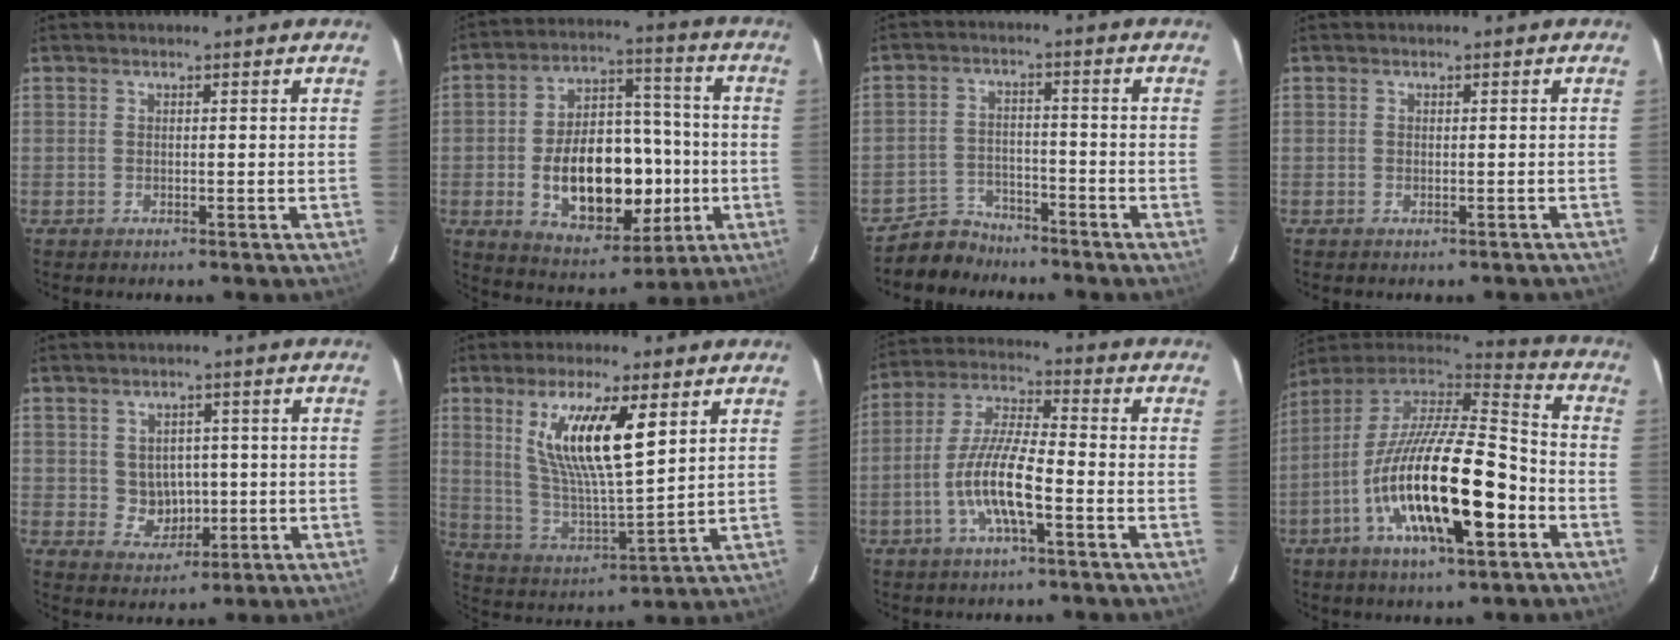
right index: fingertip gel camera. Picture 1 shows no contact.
{"total": 19.6, "force": [-3.9, 11.7, 15.2], "torque": [-0.275, 0.025, -0.039]}
{"total": 6.1, "force": [-5.3, 3.0, -0.1], "torque": [-0.014, 0.015, -0.090]}
{"total": 1.4, "force": [-0.9, 0.9, 0.5], "torque": [-0.010, 0.001, -0.010]}
{"total": 5.3, "force": [0.0, 5.0, 1.8], "torque": [-0.039, 0.011, 0.016]}
{"total": 14.8, "force": [6.2, 3.3, 13.0], "torque": [-0.240, -0.007, 0.126]}
{"total": 10.8, "force": [-4.1, 2.0, 9.8], "torque": [-0.203, 0.001, -0.079]}
{"total": 23.4, "force": [-8.3, 6.8, 20.8], "torque": [-0.374, -0.030, -0.152]}